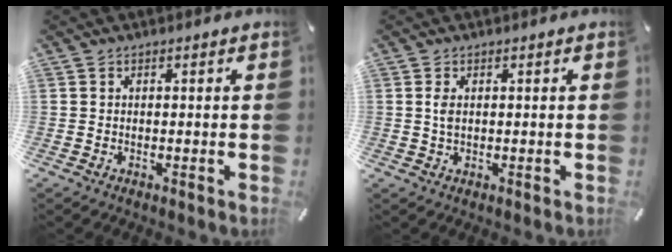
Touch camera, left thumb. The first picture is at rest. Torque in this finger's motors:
{"motor_torque": [0.42, 0.73, 0.22, -0.30, 0.08]}